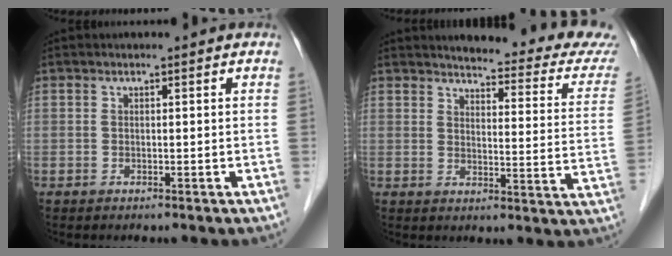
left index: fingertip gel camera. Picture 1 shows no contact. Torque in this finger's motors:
{"motor_torque": [0.52, -0.74, 0.25, 0.05]}